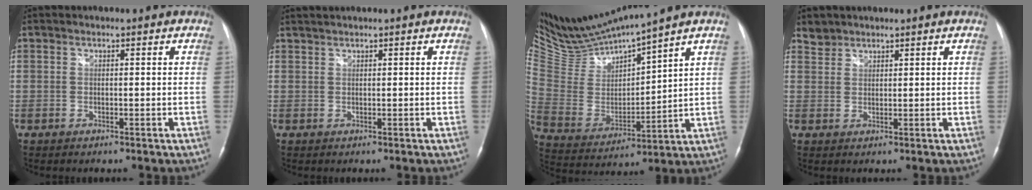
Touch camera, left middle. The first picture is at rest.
{"total": 1.4, "force": [1.3, -0.2, 0.6], "torque": [-0.013, 0.012, 0.028]}
{"total": 13.2, "force": [12.6, -1.1, 3.7], "torque": [-0.089, -0.014, 0.263]}
{"total": 2.0, "force": [1.7, 0.9, -0.3], "torque": [0.007, 0.008, 0.032]}